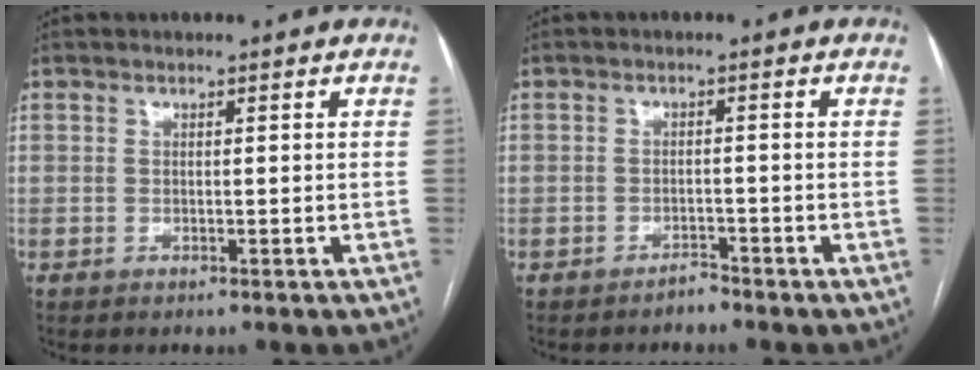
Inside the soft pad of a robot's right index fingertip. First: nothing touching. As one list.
[{"total": 1.5, "force": [-1.4, 0.3, 0.1], "torque": [0.001, 0.000, -0.023]}]